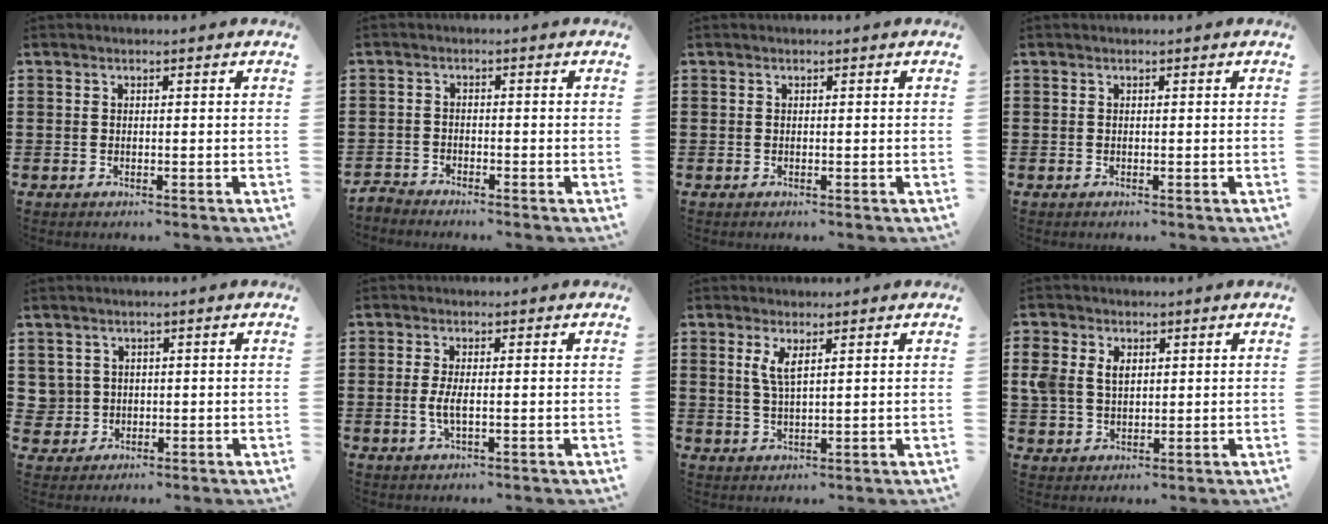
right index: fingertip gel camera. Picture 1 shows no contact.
{"total": 2.2, "force": [-2.2, 0.3, -0.1], "torque": [-0.005, 0.002, -0.047]}
{"total": 0.0}
{"total": 0.0}
{"total": 2.4, "force": [0.4, 2.4, 0.1], "torque": [-0.014, 0.009, 0.006]}
{"total": 2.9, "force": [-0.3, 0.7, 2.8], "torque": [-0.064, -0.006, -0.011]}
{"total": 3.3, "force": [1.5, 0.9, 2.8], "torque": [-0.060, 0.003, 0.026]}
{"total": 4.7, "force": [1.5, 3.4, 2.8], "torque": [-0.073, 0.009, 0.023]}